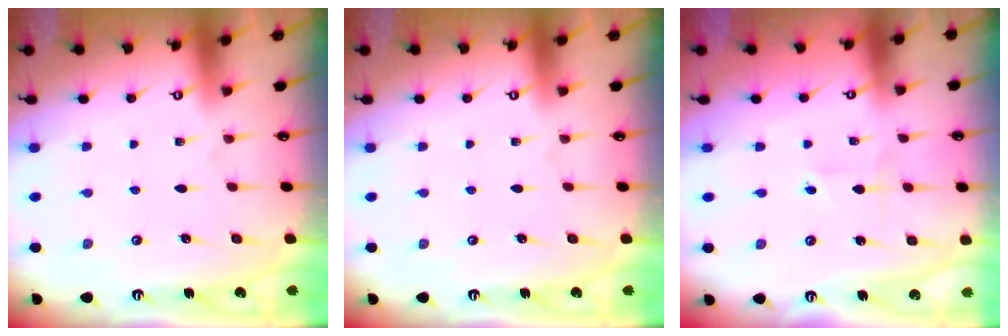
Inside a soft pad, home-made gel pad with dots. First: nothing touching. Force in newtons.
{"total": 0.0}
{"total": 1.2, "press": 1.2, "slide": 0.2}